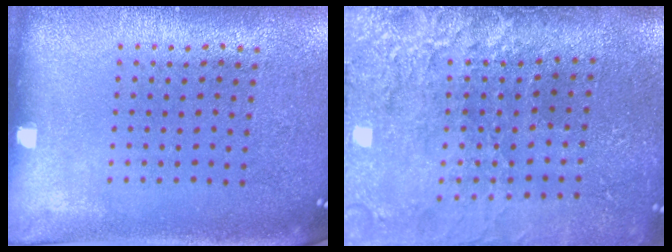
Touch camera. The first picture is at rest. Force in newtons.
{"total": 4.4, "press": 3.6, "slide": 2.5}